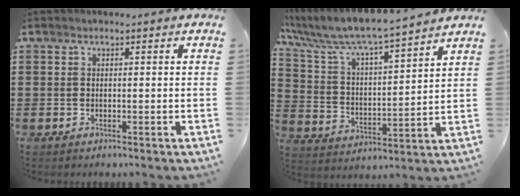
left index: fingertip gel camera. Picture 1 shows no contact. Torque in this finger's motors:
{"motor_torque": [1.56, -0.58, 0.18, 0.00]}